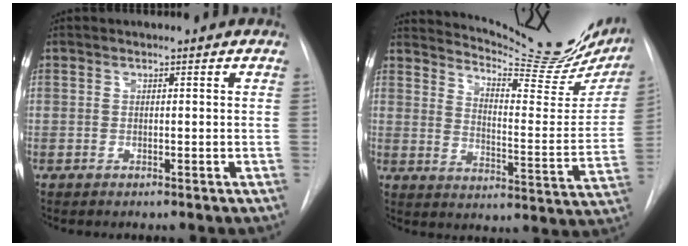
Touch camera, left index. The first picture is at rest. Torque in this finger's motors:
{"motor_torque": [0.21, -1.93, -0.02, -0.03]}